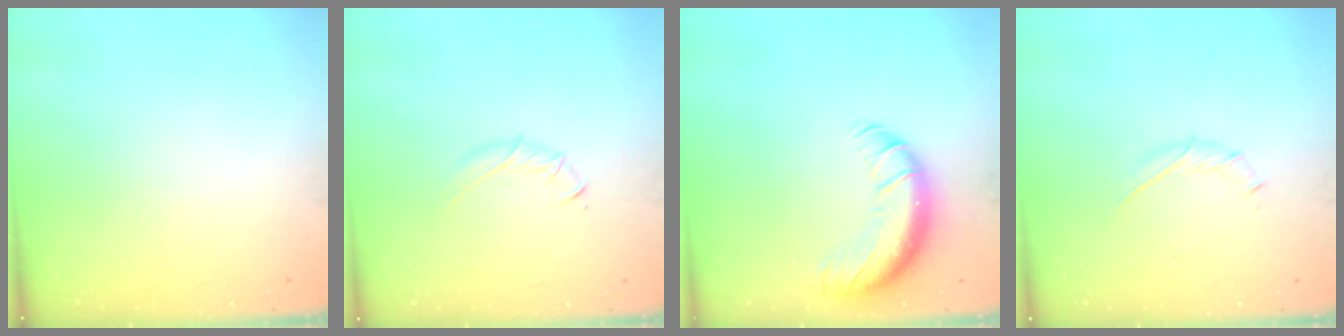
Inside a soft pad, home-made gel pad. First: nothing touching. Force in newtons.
{"total": 3.5, "press": 3.4, "slide": 1.0}
{"total": 12.6, "press": 12.2, "slide": 3.0}
{"total": 2.7, "press": 2.6, "slide": 0.8}